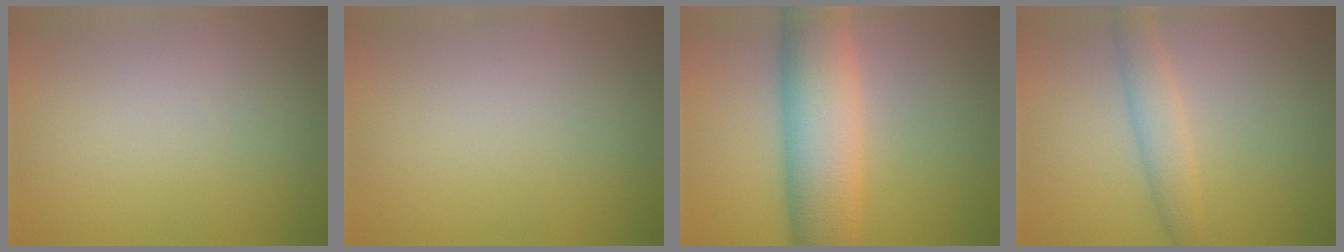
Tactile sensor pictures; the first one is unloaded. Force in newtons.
{"total": 0.0}
{"total": 9.4, "press": 9.4, "slide": 0.3}
{"total": 2.6, "press": 2.6, "slide": 0.1}